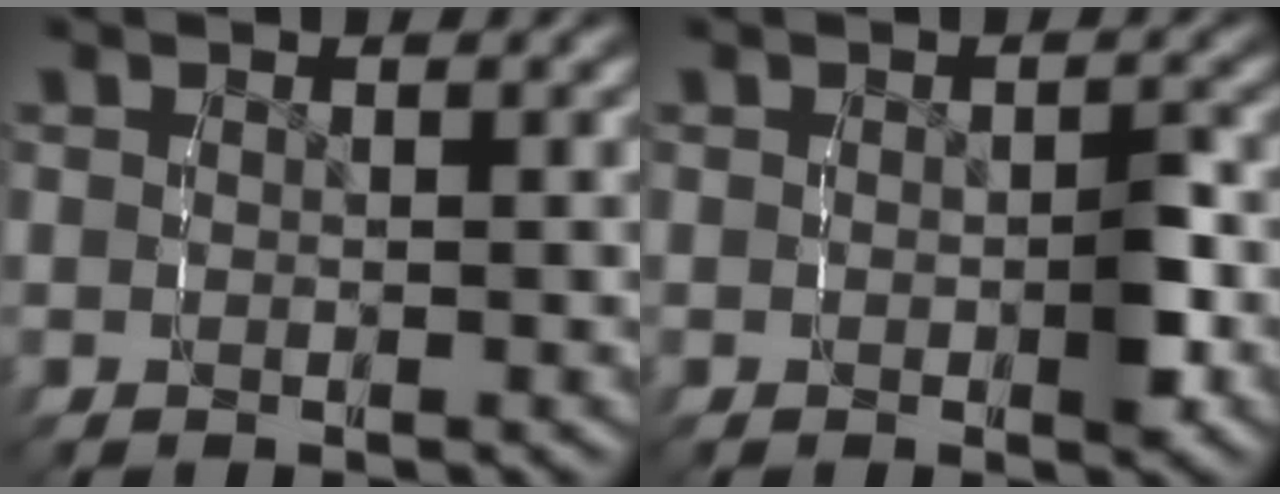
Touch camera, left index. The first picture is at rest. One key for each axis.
{"total": 1.6, "fx": -0.4, "fy": 0.8, "fz": 1.4, "tx": -0.015, "ty": 0.001, "tz": -0.005}